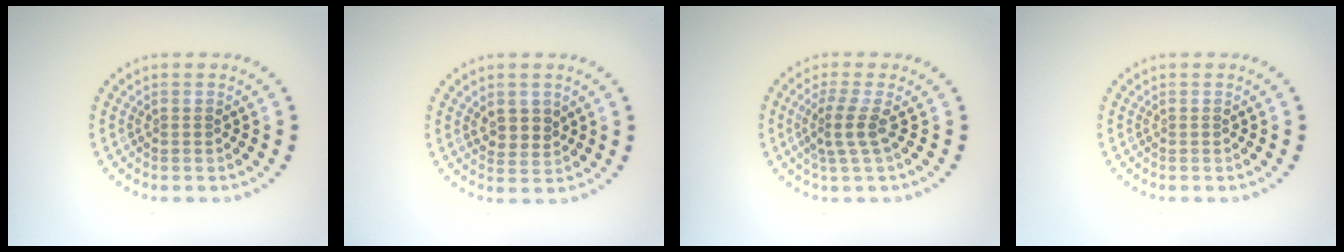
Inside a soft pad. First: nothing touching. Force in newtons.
{"total": 2.1, "press": 1.9, "slide": 0.9}
{"total": 2.5, "press": 1.8, "slide": 1.7}
{"total": 0.0}